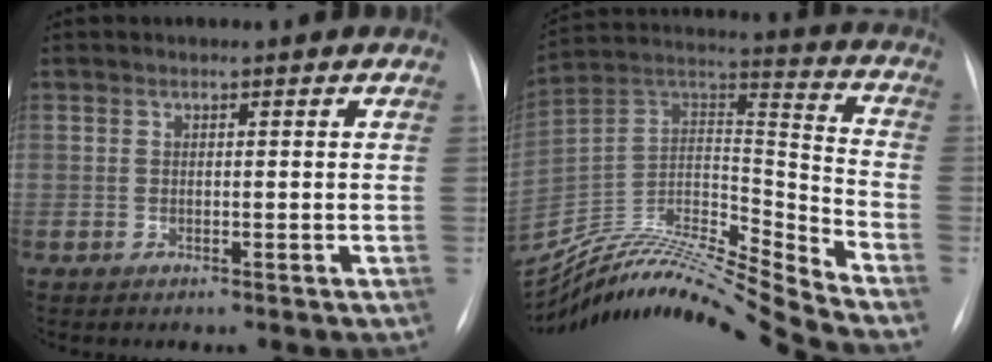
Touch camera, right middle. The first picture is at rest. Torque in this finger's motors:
{"motor_torque": [0.00, -2.03, -0.21, 0.01]}